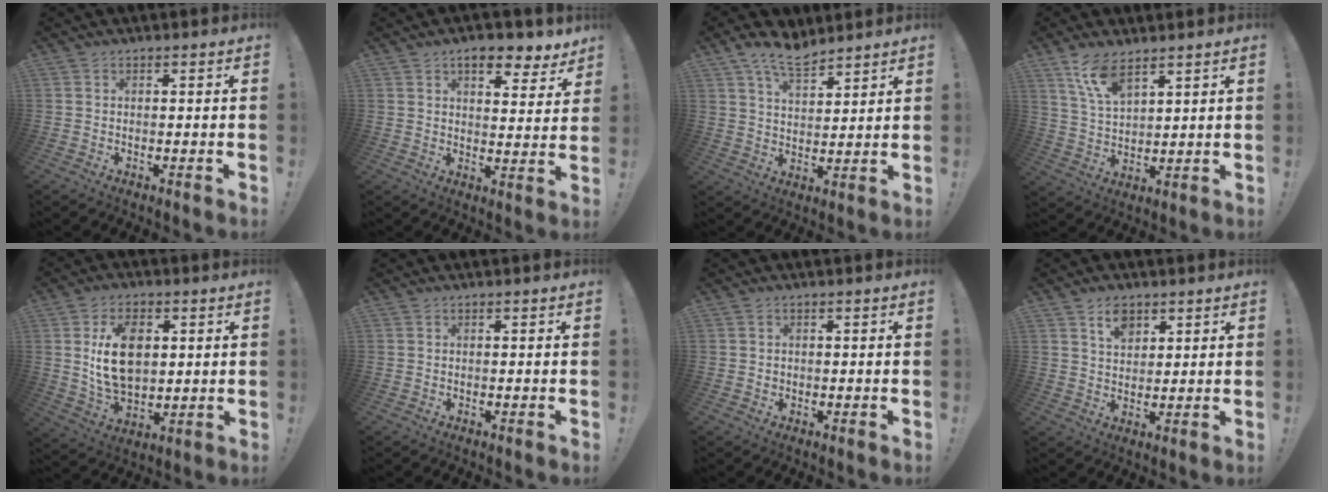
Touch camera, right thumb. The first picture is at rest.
{"total": 8.4, "force": [5.9, 3.2, 5.1], "torque": [-0.065, -0.033, 0.103]}
{"total": 9.4, "force": [7.1, 4.0, 4.7], "torque": [-0.087, -0.035, 0.135]}
{"total": 9.5, "force": [7.0, 3.5, 5.5], "torque": [-0.115, -0.031, 0.133]}
{"total": 14.8, "force": [3.0, 9.8, 10.7], "torque": [-0.180, 0.002, 0.052]}
{"total": 0.0}
{"total": 0.6, "force": [-0.1, 0.5, 0.1], "torque": [-0.007, 0.005, -0.001]}
{"total": 6.5, "force": [3.8, 4.1, 3.3], "torque": [-0.050, -0.011, 0.068]}